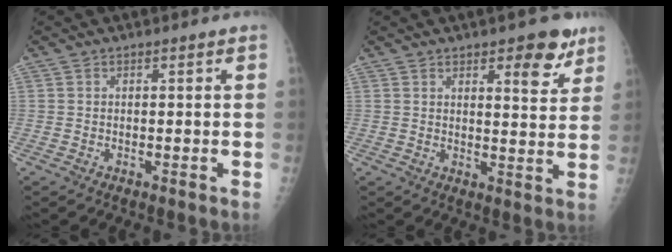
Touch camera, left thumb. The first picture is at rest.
{"total": 7.8, "force": [4.7, 2.9, 5.5], "torque": [-0.047, -0.027, 0.060]}